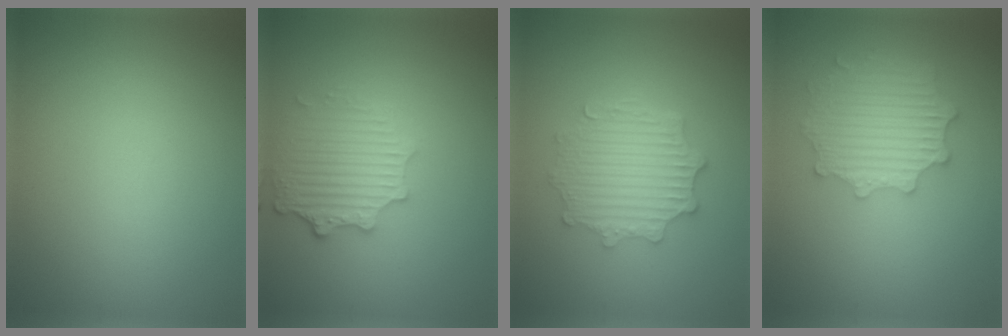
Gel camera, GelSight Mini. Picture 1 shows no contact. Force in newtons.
{"total": 4.0, "press": 3.2, "slide": 2.3}
{"total": 4.7, "press": 3.8, "slide": 2.7}
{"total": 4.9, "press": 4.0, "slide": 2.8}